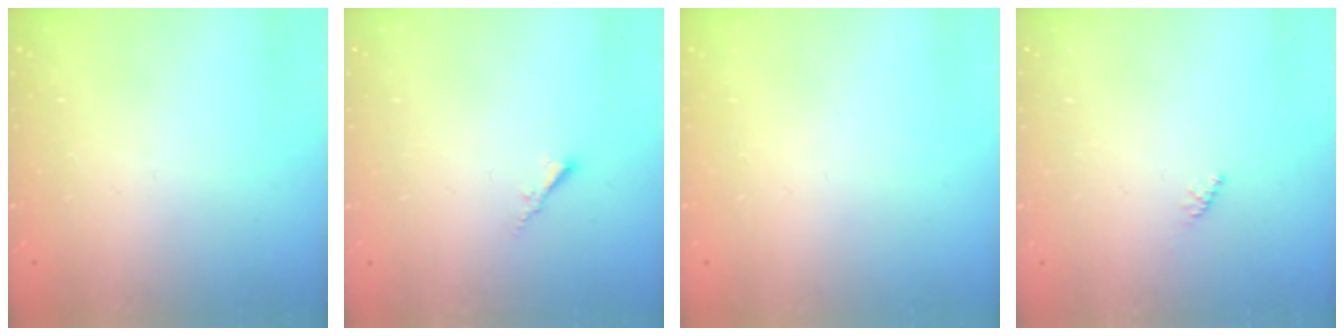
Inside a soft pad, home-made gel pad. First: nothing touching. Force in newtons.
{"total": 1.7, "press": 1.6, "slide": 0.4}
{"total": 0.0}
{"total": 1.6, "press": 1.5, "slide": 0.4}